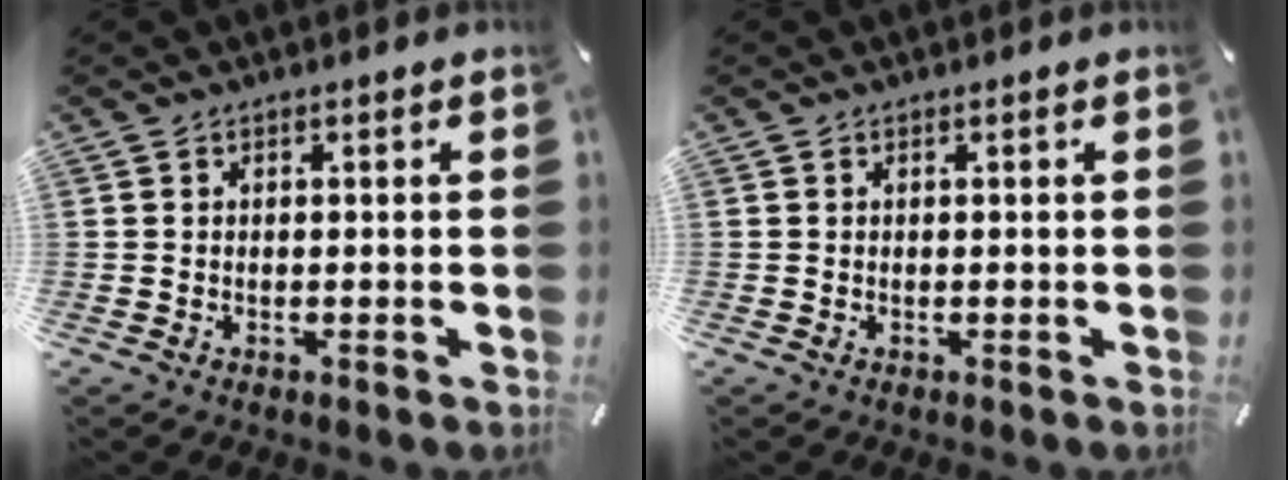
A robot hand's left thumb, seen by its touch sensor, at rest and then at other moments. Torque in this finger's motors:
{"motor_torque": [0.00, 0.00, 0.00, 0.00, 0.00]}